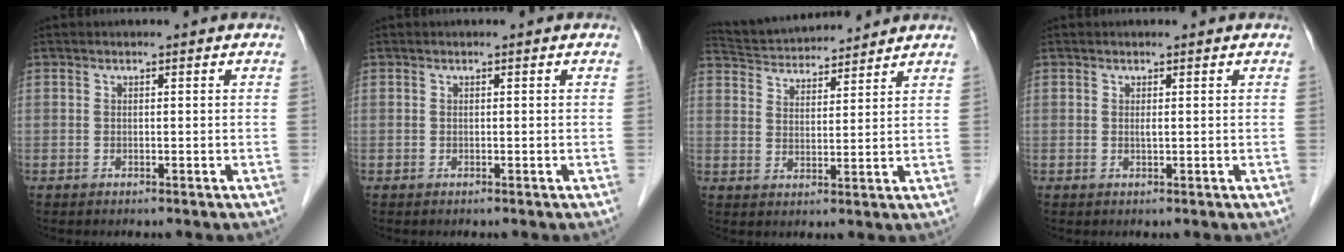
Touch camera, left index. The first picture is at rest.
{"total": 0.0}
{"total": 12.0, "force": [11.4, 2.0, 3.0], "torque": [-0.052, 0.025, 0.188]}
{"total": 0.8, "force": [0.4, 0.2, 0.7], "torque": [-0.014, -0.001, 0.006]}